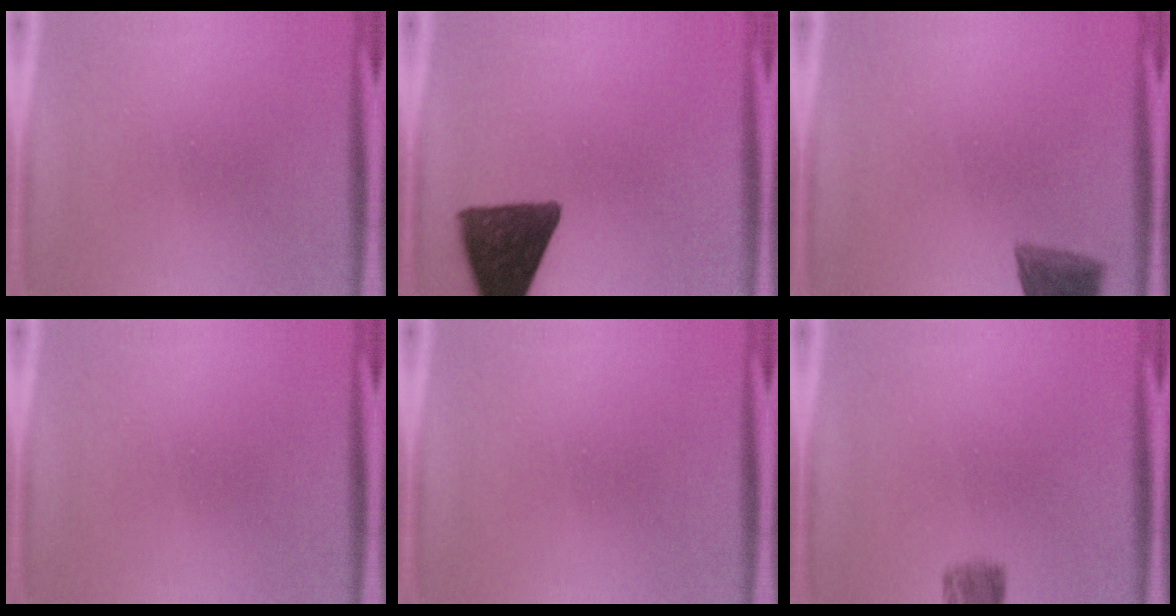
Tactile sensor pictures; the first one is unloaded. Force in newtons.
{"total": 12.3}
{"total": 6.3}
{"total": 0.0}
{"total": 0.0}
{"total": 3.7}